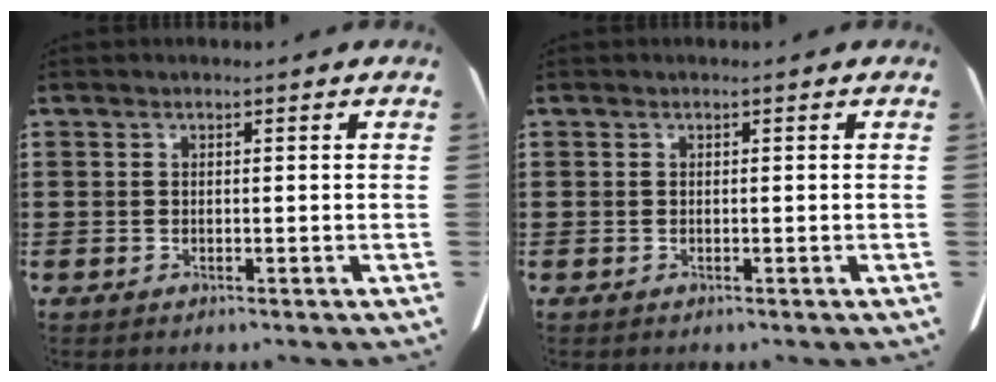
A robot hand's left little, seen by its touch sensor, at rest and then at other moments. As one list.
[{"total": 0.0}]